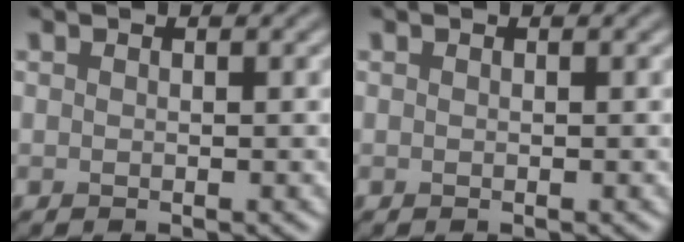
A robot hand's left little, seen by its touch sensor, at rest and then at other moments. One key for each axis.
{"total": 0.0}